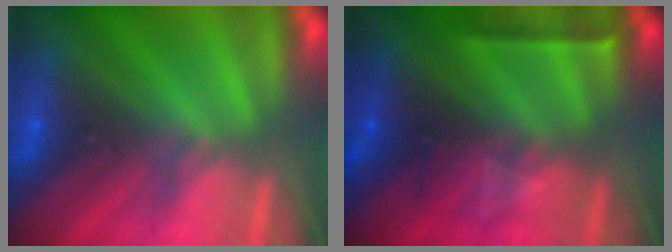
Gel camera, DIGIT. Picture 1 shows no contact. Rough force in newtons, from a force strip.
{"total": 2.3}